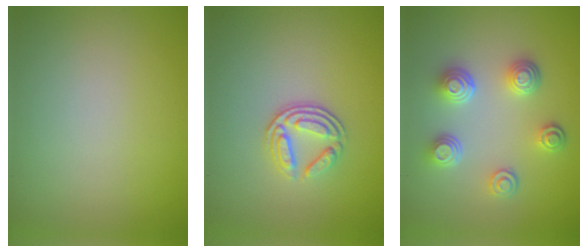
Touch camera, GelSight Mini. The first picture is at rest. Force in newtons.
{"total": 3.4, "press": 2.5, "slide": 2.3}
{"total": 4.3, "press": 3.4, "slide": 2.6}